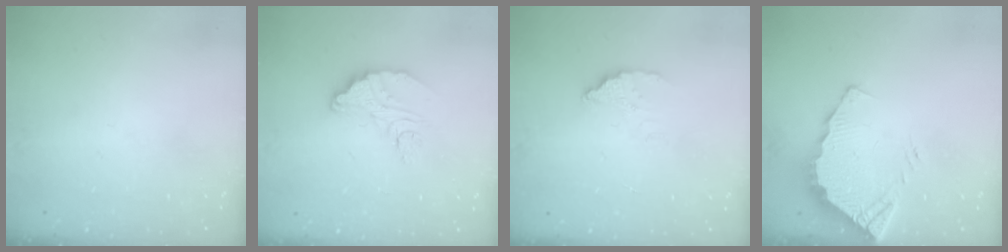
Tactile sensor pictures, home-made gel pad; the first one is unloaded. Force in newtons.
{"total": 10.4, "press": 10.4, "slide": 0.9}
{"total": 3.6, "press": 3.6, "slide": 0.4}
{"total": 3.9, "press": 3.9, "slide": 0.3}